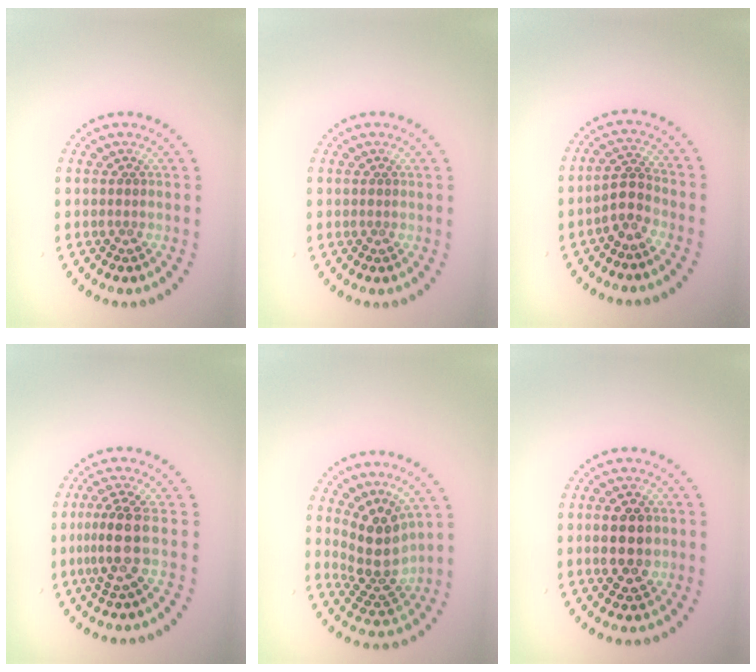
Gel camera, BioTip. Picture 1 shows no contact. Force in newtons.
{"total": 0.0}
{"total": 2.3, "press": 2.0, "slide": 1.1}
{"total": 3.4, "press": 2.8, "slide": 2.0}
{"total": 4.4, "press": 3.3, "slide": 2.9}
{"total": 4.5, "press": 4.5, "slide": 0.1}